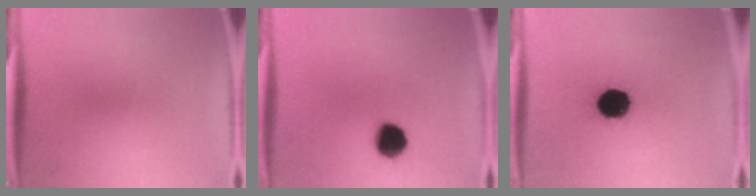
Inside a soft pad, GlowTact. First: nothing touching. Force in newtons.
{"total": 8.7}
{"total": 15.6}